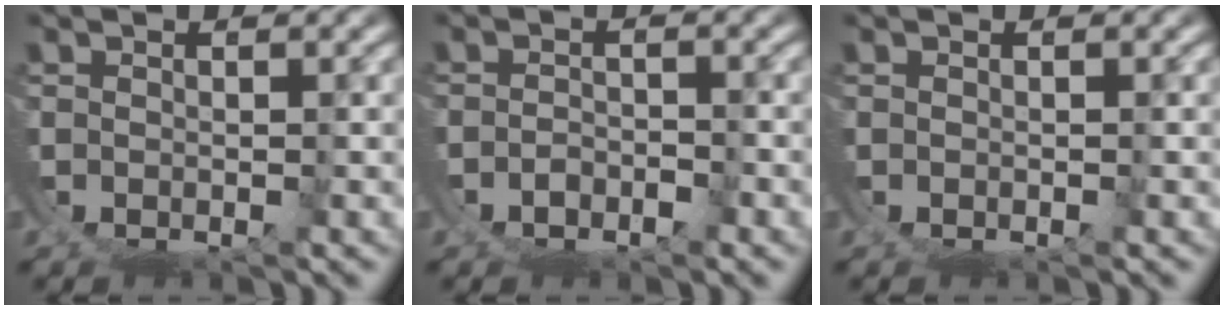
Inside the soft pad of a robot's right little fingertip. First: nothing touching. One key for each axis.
{"total": 2.4, "fx": -1.3, "fy": 2.0, "fz": 0.1, "tx": -0.013, "ty": -0.012, "tz": -0.020}
{"total": 0.0}